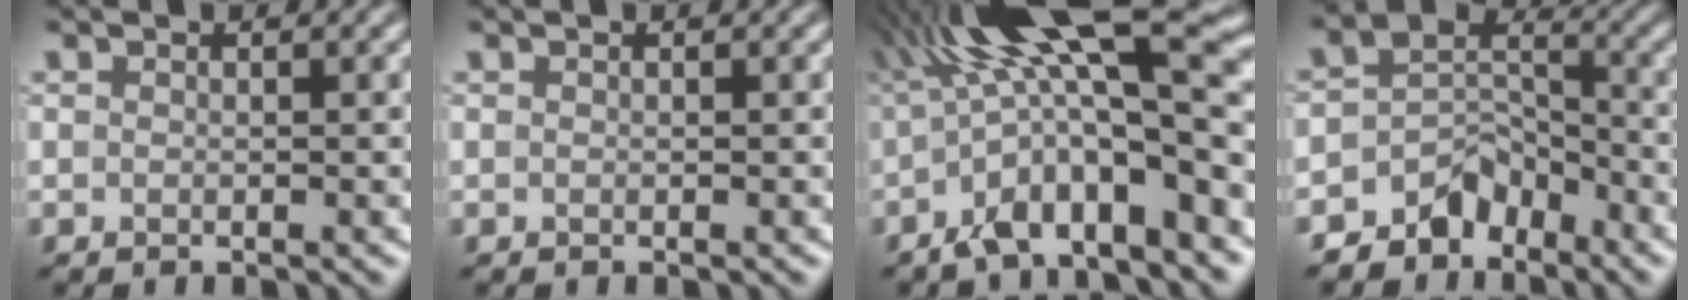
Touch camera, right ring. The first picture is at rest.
{"total": 0.0}
{"total": 15.2, "force": [-1.9, 4.2, 14.5], "torque": [-0.223, 0.034, -0.030]}
{"total": 5.6, "force": [-4.0, 3.5, 1.8], "torque": [-0.013, 0.004, -0.080]}